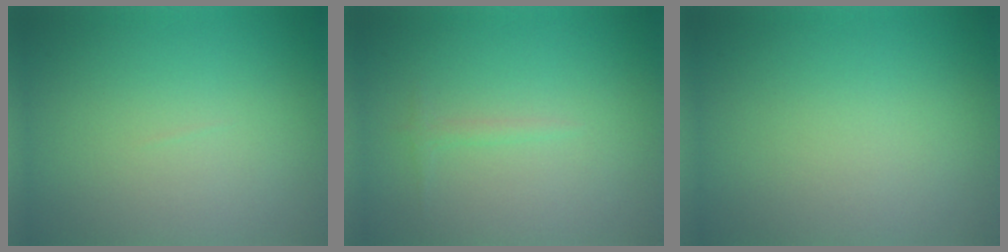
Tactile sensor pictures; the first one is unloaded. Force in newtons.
{"total": 0.7, "press": 0.7, "slide": 0.1}
{"total": 0.0}